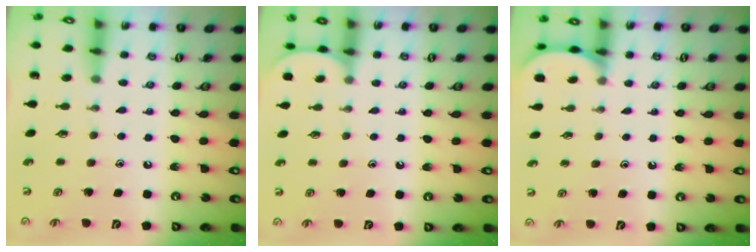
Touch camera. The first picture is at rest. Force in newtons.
{"total": 0.9, "press": 0.9, "slide": 0.2}
{"total": 1.4, "press": 1.4, "slide": 0.1}